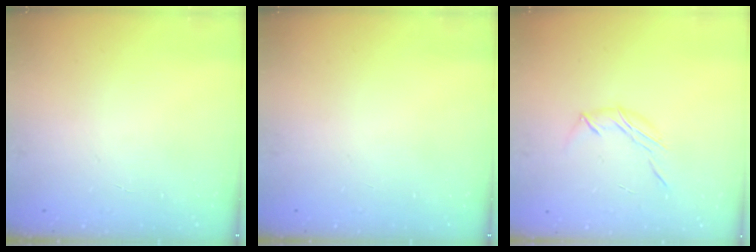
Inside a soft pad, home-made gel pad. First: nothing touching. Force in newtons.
{"total": 0.0}
{"total": 6.2, "press": 6.1, "slide": 1.5}